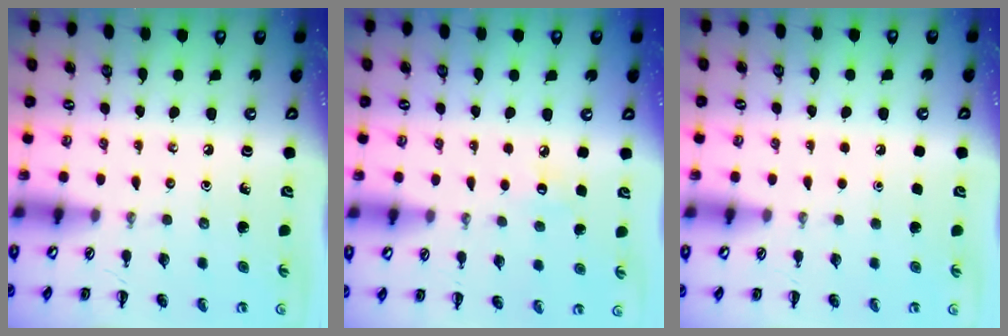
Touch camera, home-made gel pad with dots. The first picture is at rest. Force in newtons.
{"total": 5.1, "press": 4.9, "slide": 1.3}
{"total": 1.7, "press": 1.7, "slide": 0.1}